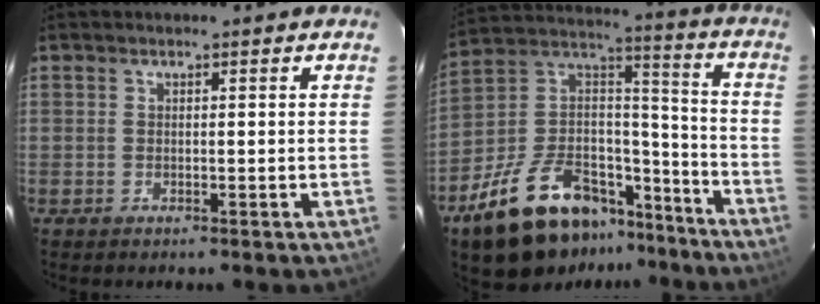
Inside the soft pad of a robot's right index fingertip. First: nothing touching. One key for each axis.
{"total": 24.5, "fx": -16.5, "fy": 12.7, "fz": 13.0, "tx": -0.257, "ty": 0.050, "tz": -0.244}